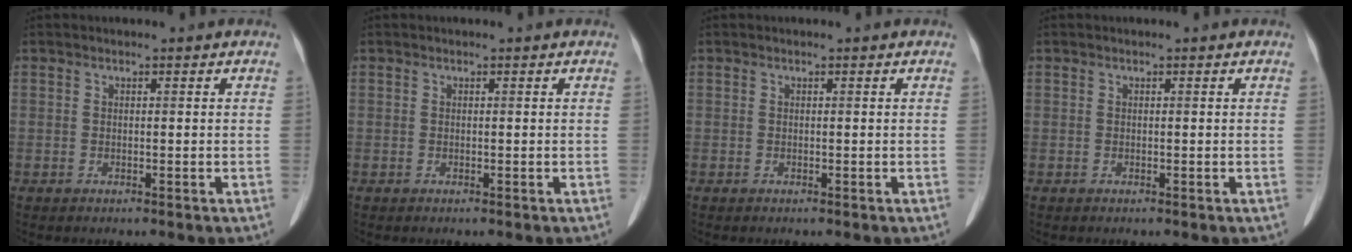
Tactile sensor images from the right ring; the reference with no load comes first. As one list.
[{"total": 0.0}, {"total": 0.0}, {"total": 0.0}]